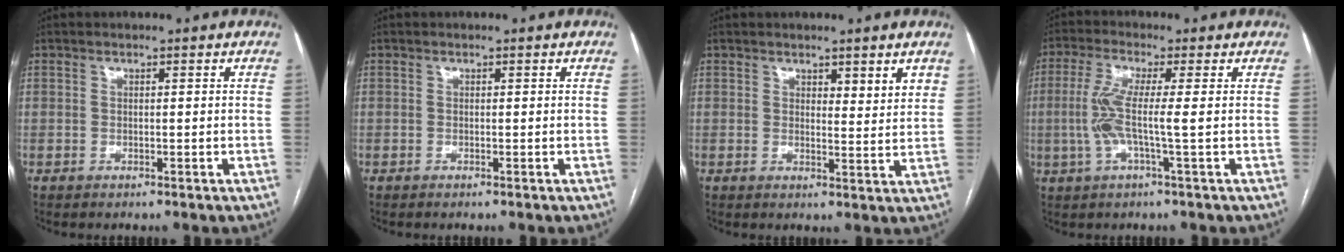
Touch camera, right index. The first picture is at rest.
{"total": 0.0}
{"total": 3.9, "force": [2.5, 0.8, 2.8], "torque": [-0.036, -0.010, 0.036]}
{"total": 6.2, "force": [-0.3, 0.0, 6.2], "torque": [-0.143, 0.005, -0.009]}